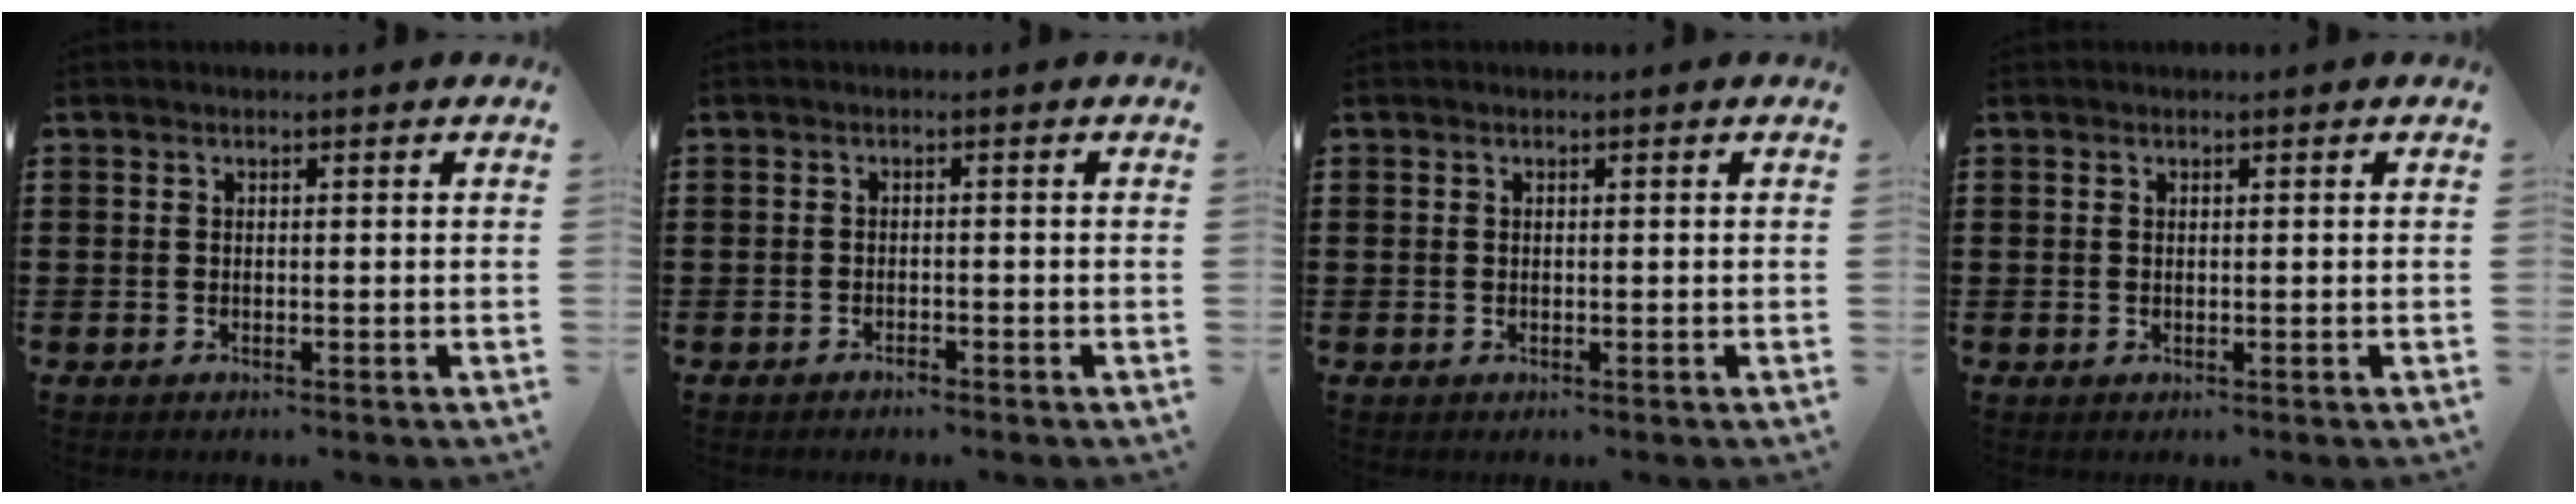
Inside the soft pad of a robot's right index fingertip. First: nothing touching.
{"total": 1.0, "force": [-1.0, 0.1, 0.1], "torque": [-0.005, 0.002, -0.020]}
{"total": 0.0}
{"total": 0.0}